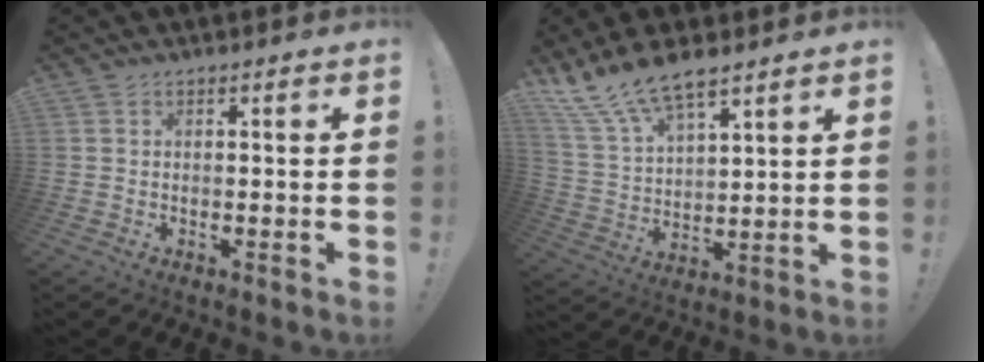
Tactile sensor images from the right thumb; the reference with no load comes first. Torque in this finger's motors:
{"motor_torque": [0.76, 0.86, 0.87, 0.78, 0.05]}